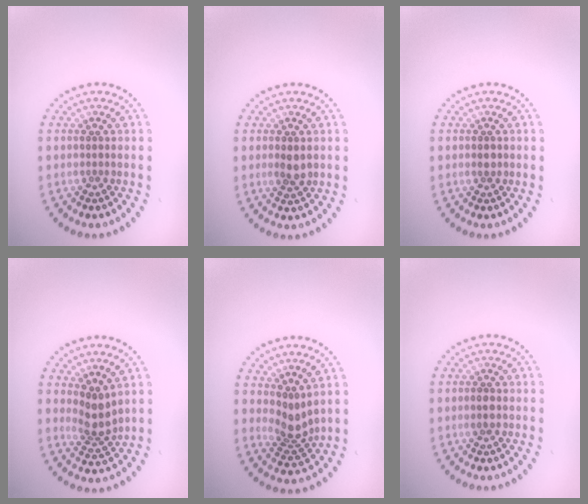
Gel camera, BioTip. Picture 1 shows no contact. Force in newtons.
{"total": 1.8, "press": 1.8, "slide": 0.3}
{"total": 1.0, "press": 1.0, "slide": 0.1}
{"total": 2.8, "press": 2.1, "slide": 1.9}
{"total": 2.6, "press": 1.9, "slide": 1.8}
{"total": 1.2, "press": 1.1, "slide": 0.2}